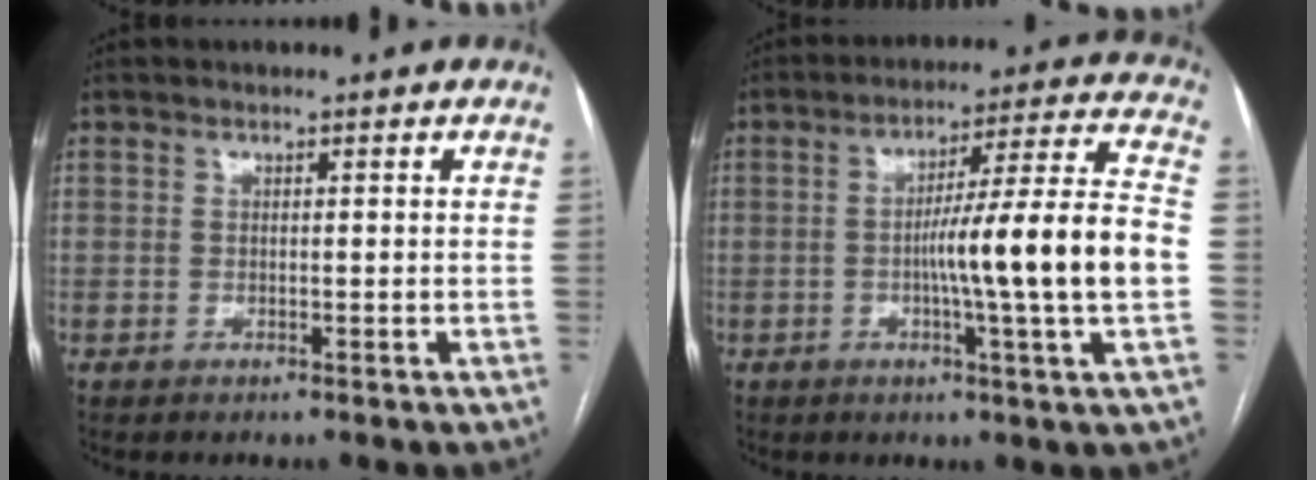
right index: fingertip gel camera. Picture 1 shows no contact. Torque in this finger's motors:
{"motor_torque": [0.81, 0.12, 0.57, 0.12]}